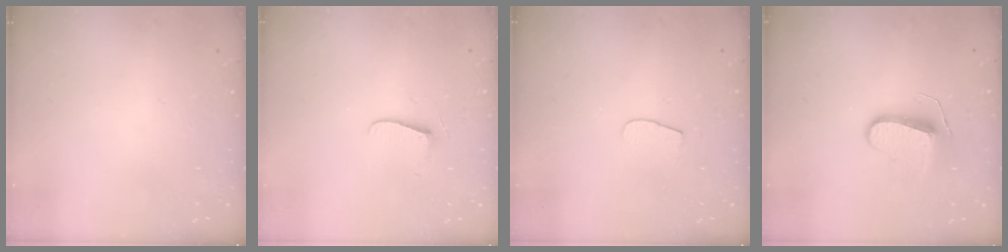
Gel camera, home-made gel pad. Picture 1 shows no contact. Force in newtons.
{"total": 5.5, "press": 5.5, "slide": 0.6}
{"total": 5.2, "press": 5.2, "slide": 0.6}
{"total": 9.2, "press": 9.2, "slide": 0.4}